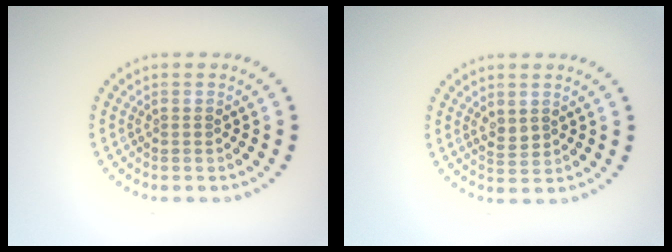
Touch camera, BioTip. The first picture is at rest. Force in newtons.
{"total": 1.5, "press": 1.4, "slide": 0.3}